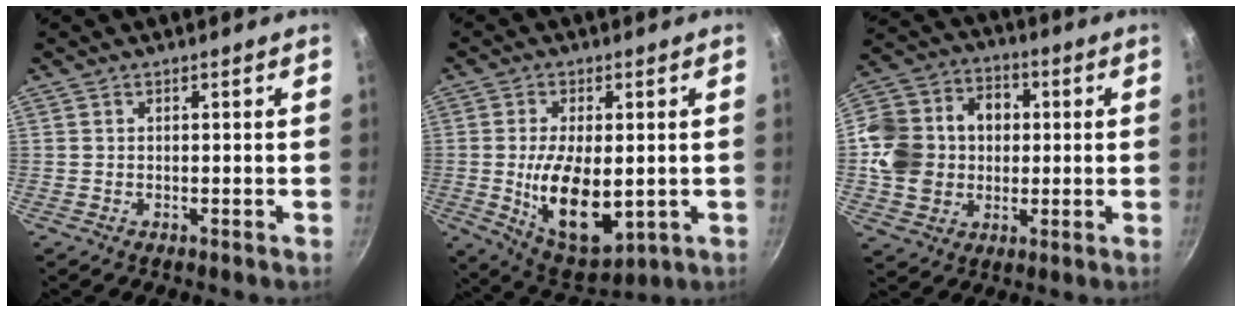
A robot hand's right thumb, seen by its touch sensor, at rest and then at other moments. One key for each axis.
{"total": 14.2, "fx": -1.6, "fy": 7.1, "fz": 12.2, "tx": -0.196, "ty": -0.019, "tz": -0.006}
{"total": 16.9, "fx": 0.3, "fy": 14.0, "fz": 9.5, "tx": -0.162, "ty": 0.032, "tz": 0.007}